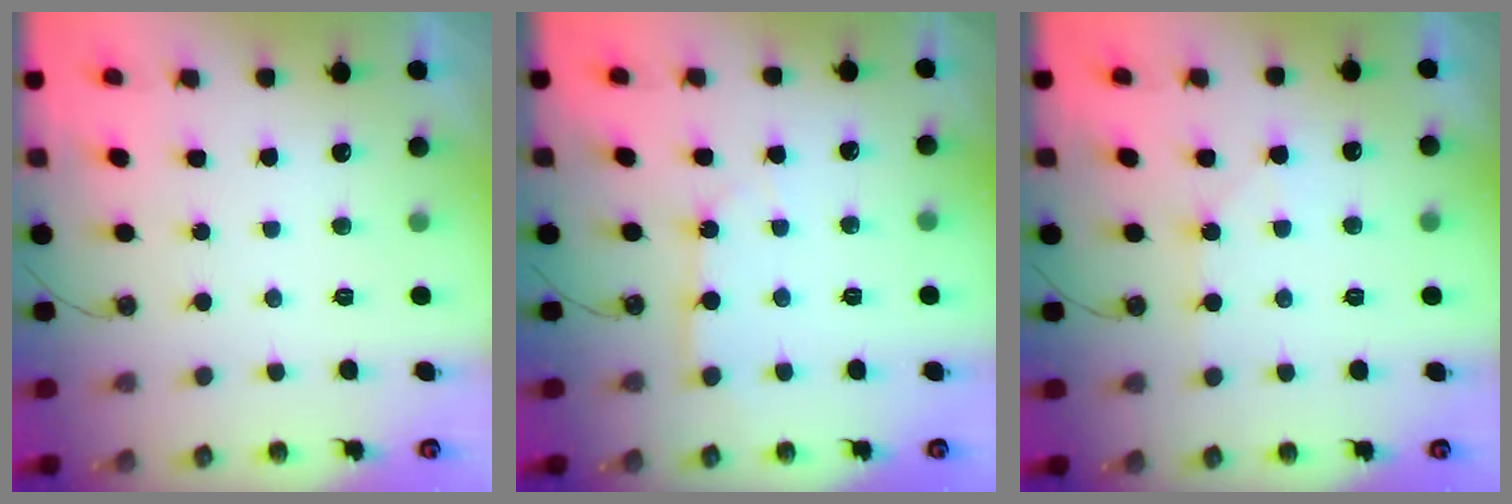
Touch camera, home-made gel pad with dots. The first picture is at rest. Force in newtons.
{"total": 3.7, "press": 3.7, "slide": 0.5}
{"total": 5.0, "press": 4.9, "slide": 0.8}